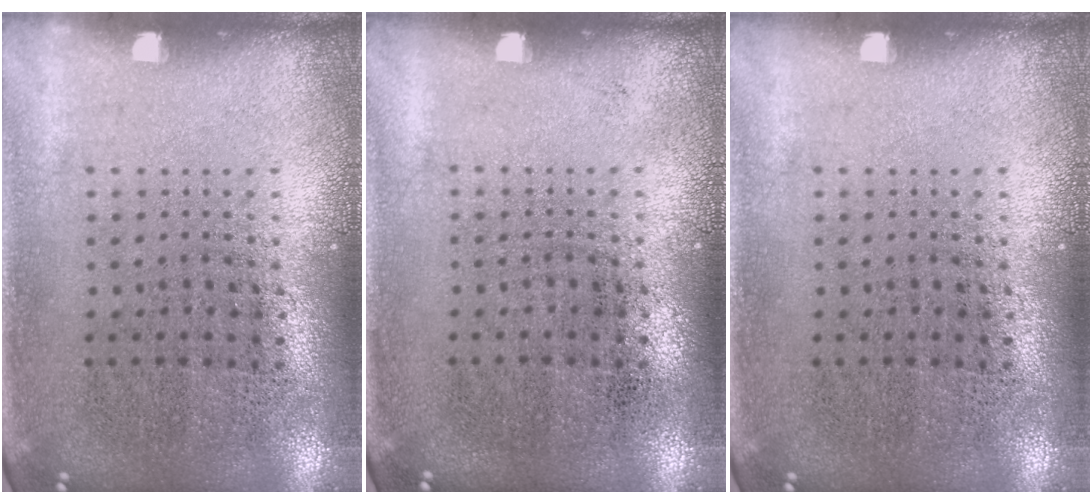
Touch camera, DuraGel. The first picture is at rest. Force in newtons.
{"total": 0.0}
{"total": 0.0}